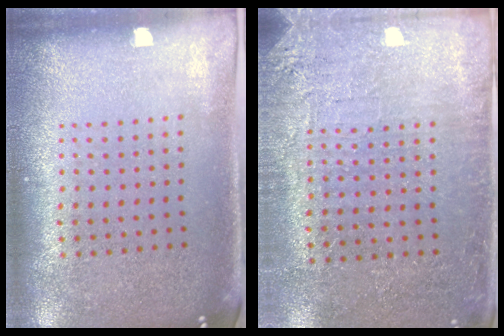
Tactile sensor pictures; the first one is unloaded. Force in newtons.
{"total": 2.9, "press": 2.8, "slide": 0.5}